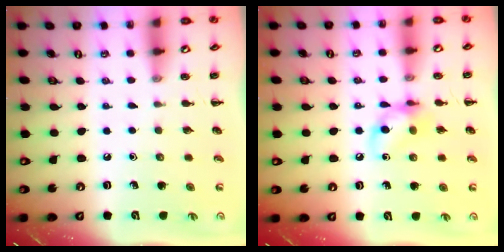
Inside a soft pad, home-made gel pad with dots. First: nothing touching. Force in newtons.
{"total": 10.2, "press": 10.1, "slide": 1.0}